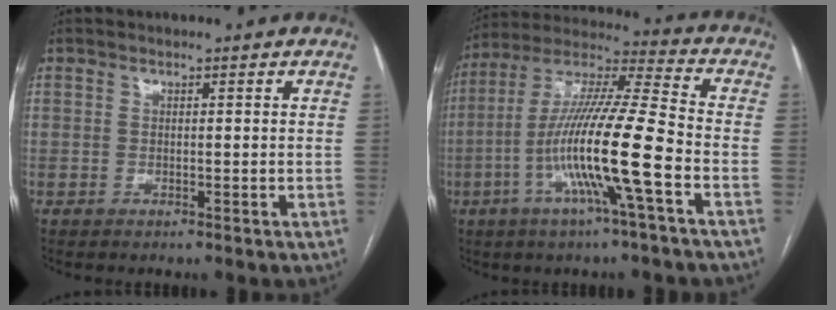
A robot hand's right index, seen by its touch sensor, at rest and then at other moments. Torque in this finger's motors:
{"motor_torque": [2.00, -0.13, 1.05, 0.21]}